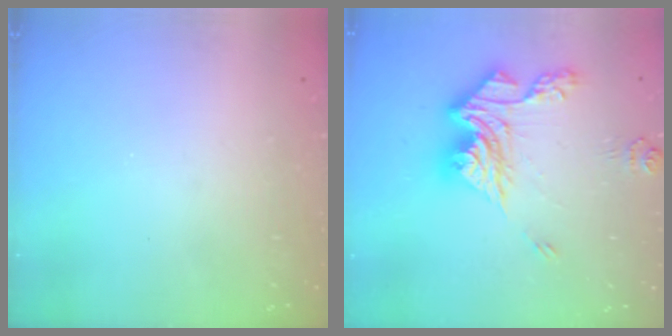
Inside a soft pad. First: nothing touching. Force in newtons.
{"total": 17.0, "press": 16.9, "slide": 1.7}